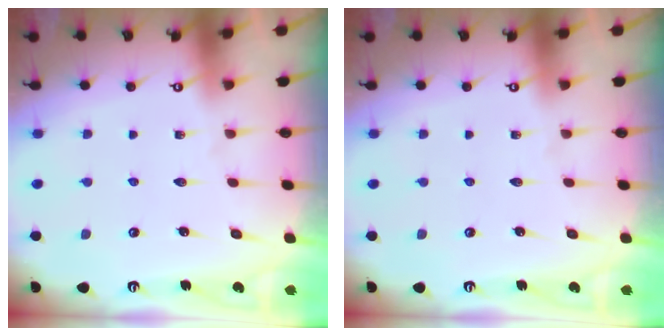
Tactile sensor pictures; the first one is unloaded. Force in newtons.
{"total": 0.0}